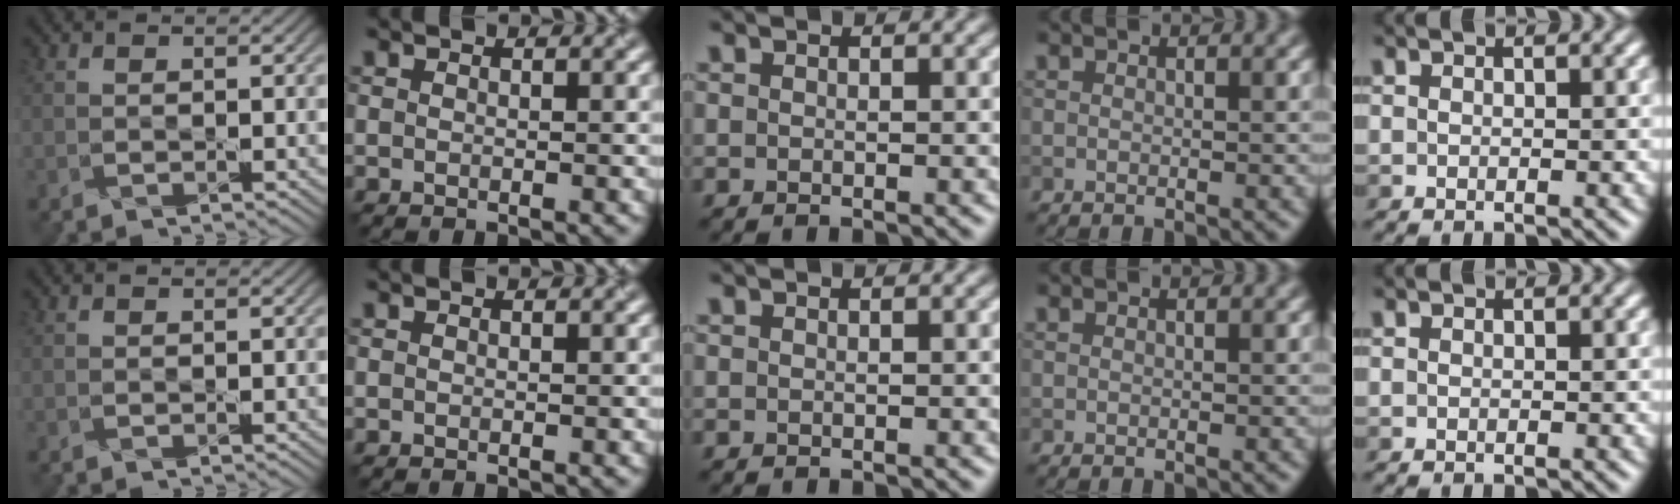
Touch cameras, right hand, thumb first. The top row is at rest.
{}